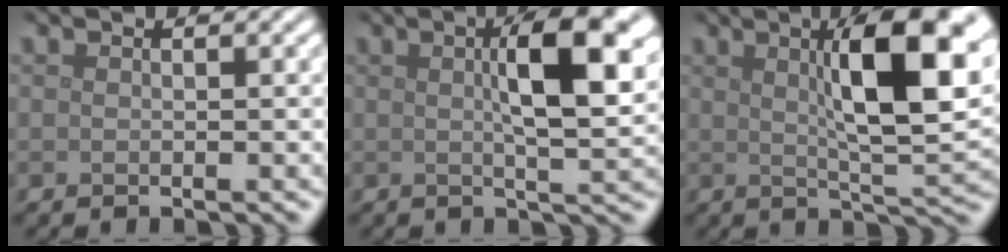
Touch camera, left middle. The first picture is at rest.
{"total": 8.5, "force": [1.9, 2.3, 8.0], "torque": [-0.107, 0.012, 0.027]}
{"total": 11.4, "force": [3.1, 3.1, 10.5], "torque": [-0.145, 0.006, 0.048]}